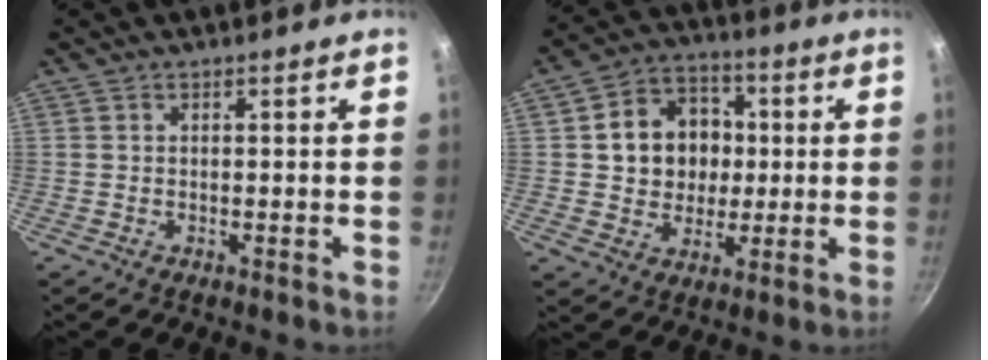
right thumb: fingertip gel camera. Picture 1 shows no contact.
{"total": 13.1, "force": [1.4, 11.2, 6.7], "torque": [-0.072, 0.016, 0.021]}